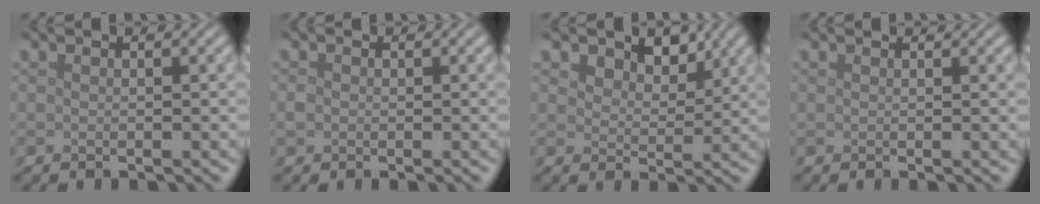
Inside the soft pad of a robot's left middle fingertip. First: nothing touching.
{"total": 0.9, "force": [0.0, 0.8, 0.3], "torque": [-0.005, -0.002, -0.003]}
{"total": 4.8, "force": [3.6, 2.4, 2.0], "torque": [-0.041, -0.022, 0.062]}
{"total": 1.1, "force": [0.9, 0.2, 0.4], "torque": [-0.002, 0.001, 0.008]}